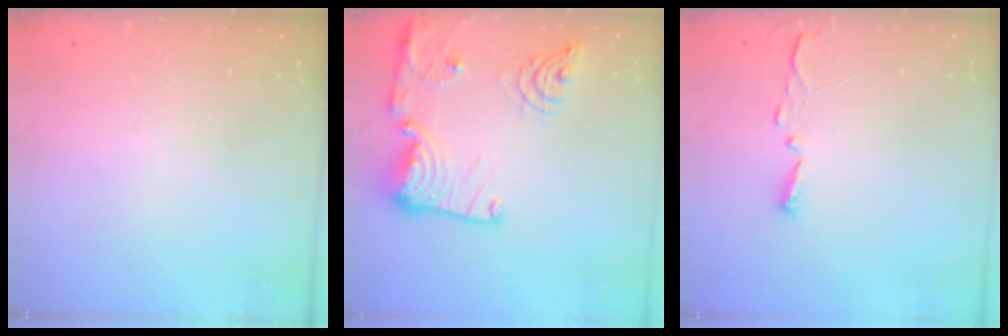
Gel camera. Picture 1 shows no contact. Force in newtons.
{"total": 19.2, "press": 19.2, "slide": 1.7}
{"total": 2.9, "press": 2.9, "slide": 0.4}